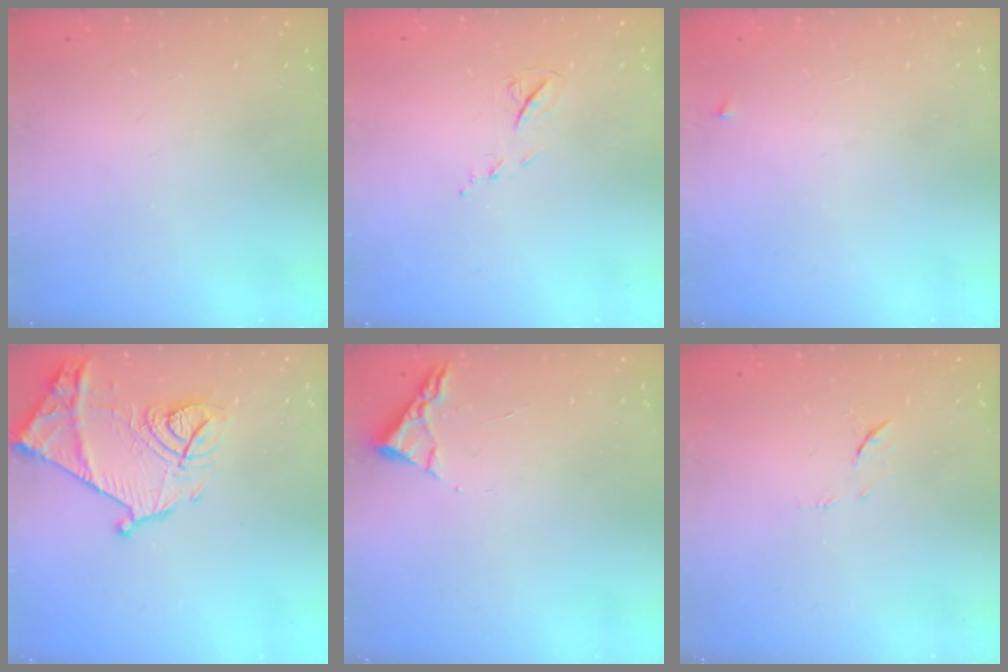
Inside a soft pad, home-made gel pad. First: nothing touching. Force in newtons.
{"total": 6.2, "press": 6.2, "slide": 0.7}
{"total": 2.5, "press": 2.4, "slide": 0.4}
{"total": 16.5, "press": 16.4, "slide": 1.4}
{"total": 3.0, "press": 2.9, "slide": 0.4}
{"total": 6.4, "press": 6.4, "slide": 0.6}